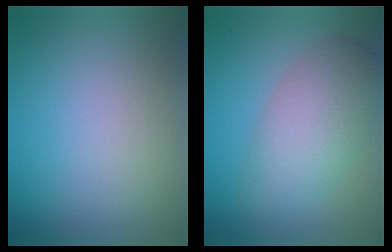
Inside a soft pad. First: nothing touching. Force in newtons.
{"total": 5.4, "press": 5.4, "slide": 0.3}